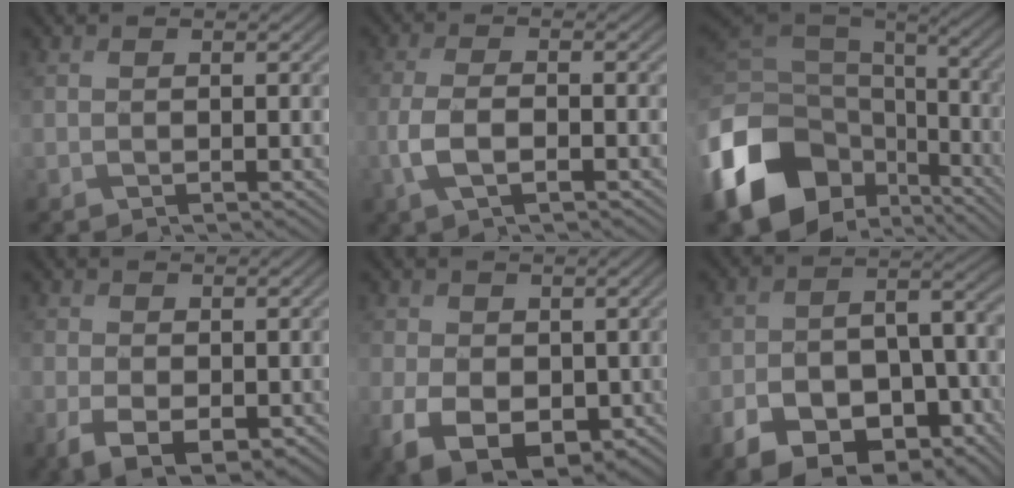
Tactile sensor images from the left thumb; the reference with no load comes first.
{"total": 3.9, "force": [-1.8, 1.5, 3.2], "torque": [-0.074, -0.004, -0.044]}
{"total": 17.2, "force": [-7.6, 12.2, 9.3], "torque": [-0.249, -0.044, -0.136]}
{"total": 4.5, "force": [-1.0, 2.8, 3.3], "torque": [-0.074, -0.020, -0.016]}
{"total": 7.9, "force": [-1.1, 5.7, 5.4], "torque": [-0.126, -0.029, -0.023]}
{"total": 11.3, "force": [-5.9, 6.9, 6.7], "torque": [-0.123, -0.029, -0.094]}